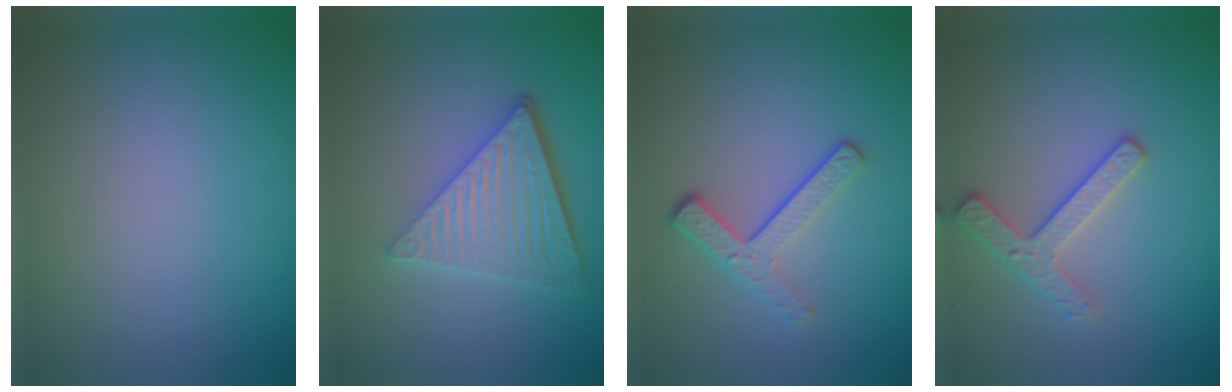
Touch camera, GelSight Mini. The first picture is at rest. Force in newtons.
{"total": 6.3, "press": 4.2, "slide": 4.6}
{"total": 3.3, "press": 2.3, "slide": 2.3}
{"total": 2.5, "press": 2.4, "slide": 0.4}